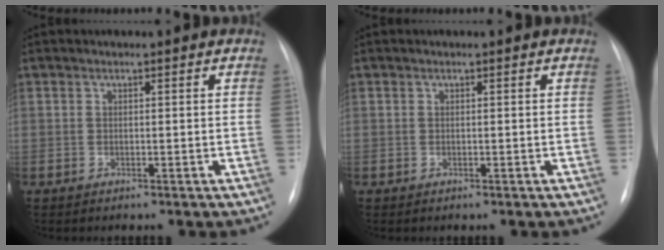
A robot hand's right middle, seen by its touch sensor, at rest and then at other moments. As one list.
[{"total": 0.0}]